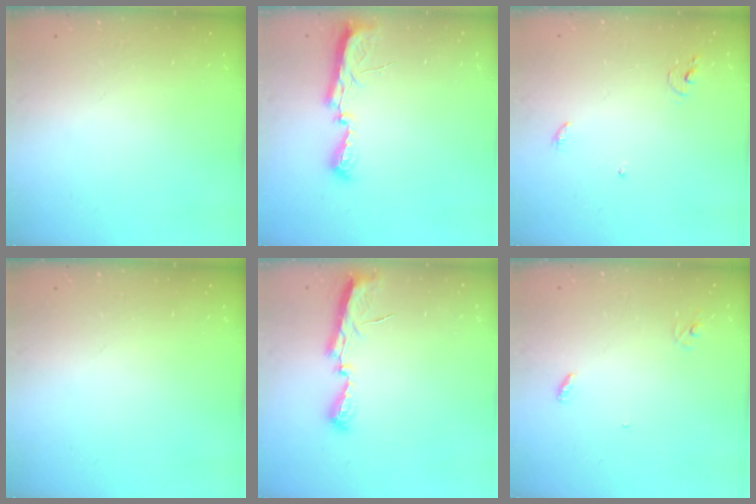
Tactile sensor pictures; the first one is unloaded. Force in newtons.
{"total": 10.5, "press": 8.9, "slide": 5.5}
{"total": 3.7, "press": 3.6, "slide": 0.3}
{"total": 0.0}
{"total": 7.0, "press": 7.0, "slide": 0.5}
{"total": 2.7, "press": 2.7, "slide": 0.2}